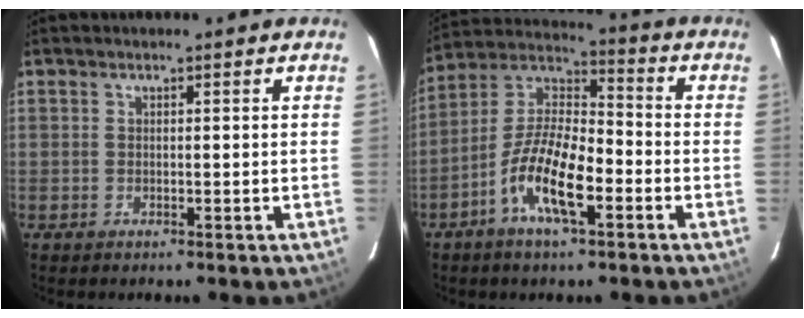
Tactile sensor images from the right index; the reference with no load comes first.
{"total": 13.3, "force": [-5.9, 4.3, 11.1], "torque": [-0.222, 0.002, -0.117]}